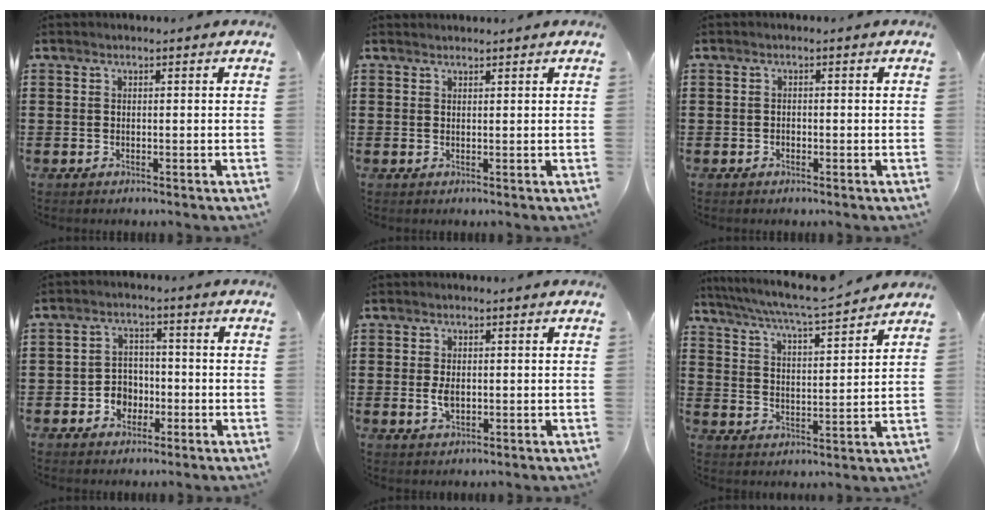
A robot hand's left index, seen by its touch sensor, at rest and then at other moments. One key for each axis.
{"total": 0.8, "fx": 0.8, "fy": 0.1, "fz": 0.1, "tx": -0.003, "ty": -0.001, "tz": 0.017}
{"total": 0.7, "fx": -0.6, "fy": 0.4, "fz": 0.2, "tx": -0.008, "ty": -0.001, "tz": -0.012}
{"total": 4.2, "fx": -1.8, "fy": 3.5, "fz": 1.5, "tx": -0.037, "ty": 0.008, "tz": -0.037}
{"total": 2.8, "fx": 0.0, "fy": 1.5, "fz": 2.4, "tx": -0.055, "ty": 0.000, "tz": -0.003}
{"total": 6.2, "fx": 5.7, "fy": -0.3, "fz": 2.4, "tx": -0.071, "ty": -0.040, "tz": 0.094}